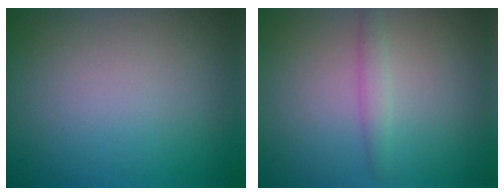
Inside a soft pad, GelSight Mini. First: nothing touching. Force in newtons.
{"total": 1.4, "press": 1.4, "slide": 0.0}